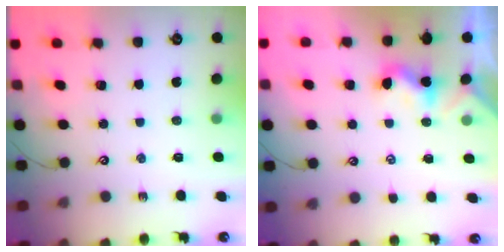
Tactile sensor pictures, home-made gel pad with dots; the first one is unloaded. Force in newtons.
{"total": 1.7, "press": 1.7, "slide": 0.3}